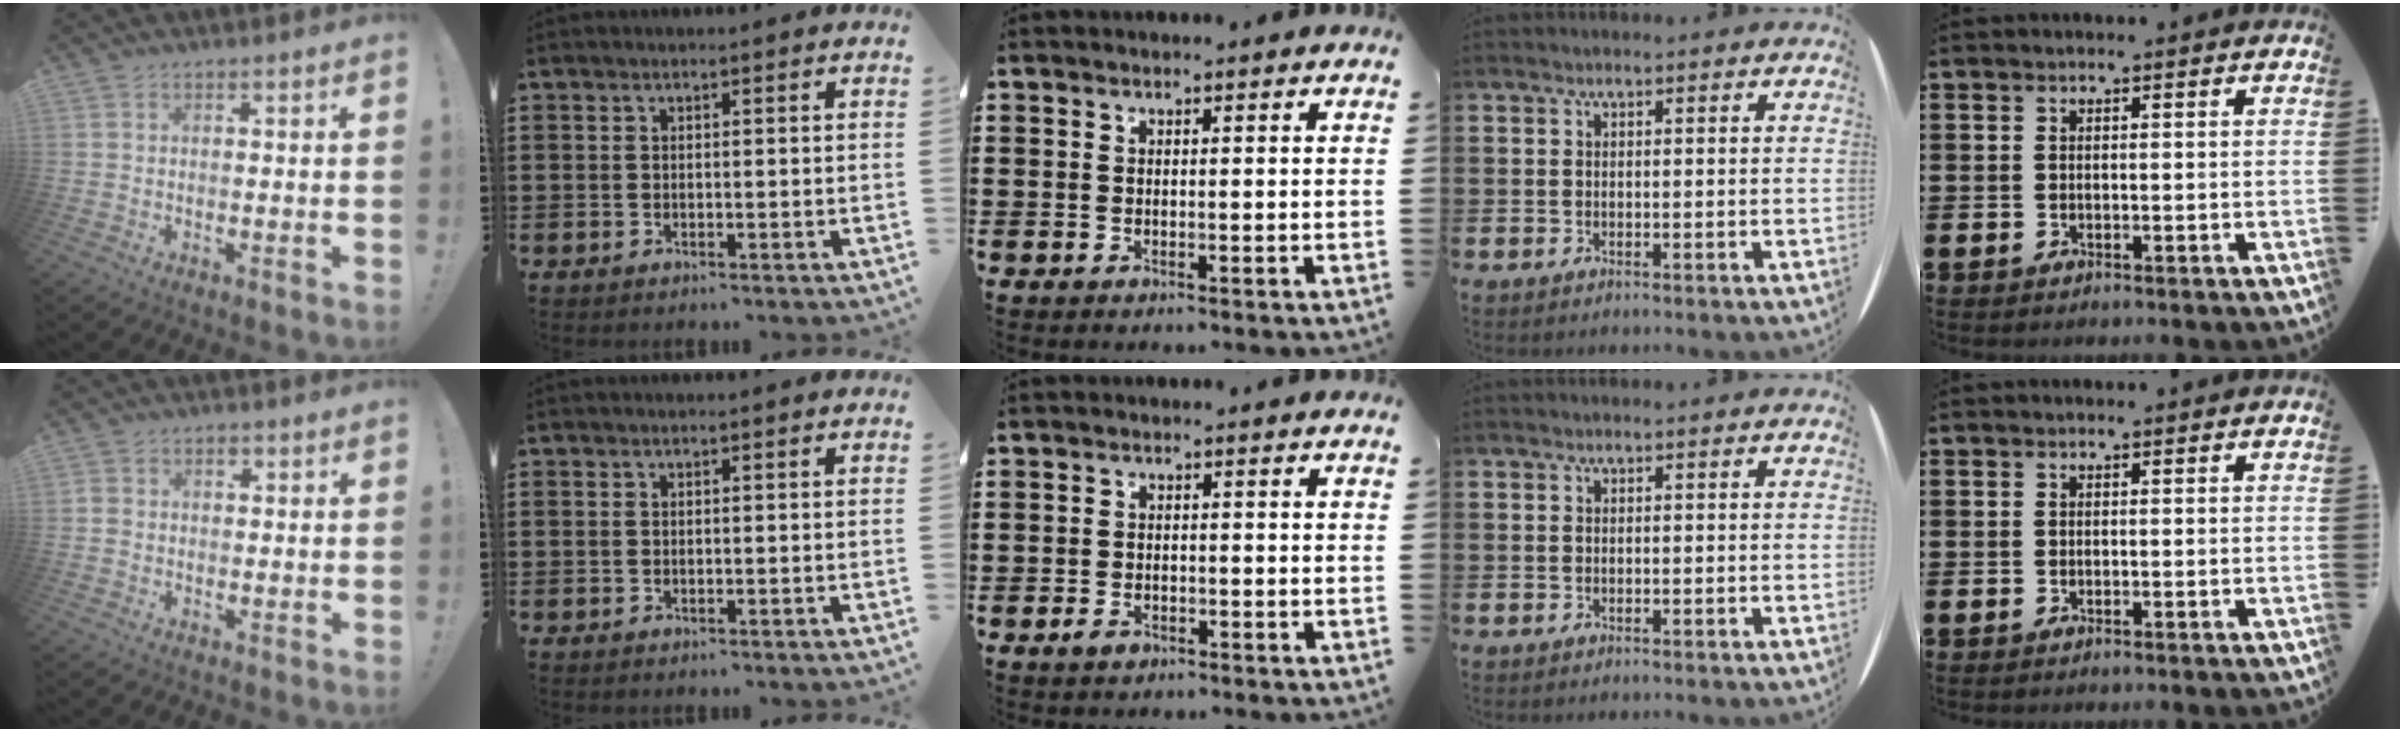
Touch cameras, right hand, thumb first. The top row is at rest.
{"thumb": {"total": 2.6, "force": [-0.1, 2.4, 1.0], "torque": [-0.015, 0.005, -0.002]}, "middle": {"total": 1.4, "force": [-0.9, 0.7, 0.8], "torque": [-0.016, -0.002, -0.018]}}